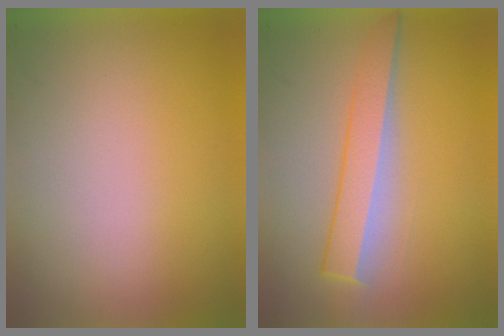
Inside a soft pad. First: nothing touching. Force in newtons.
{"total": 3.2}